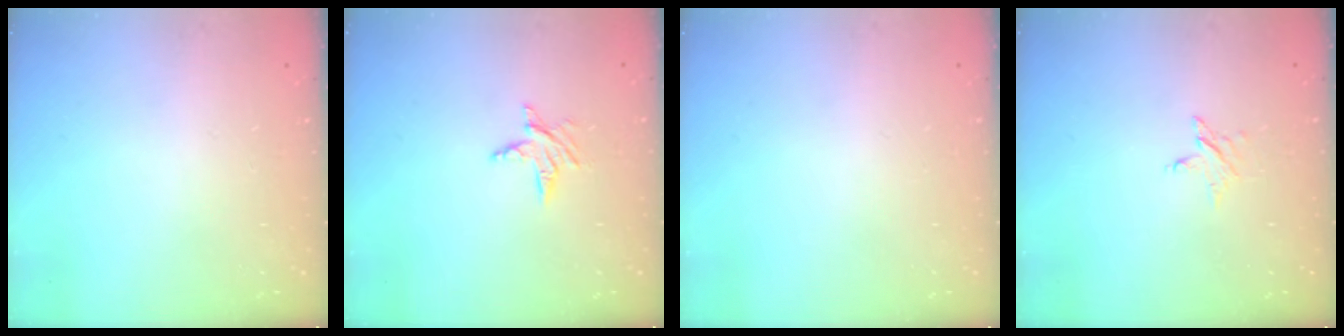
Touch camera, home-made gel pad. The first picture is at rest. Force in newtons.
{"total": 5.9, "press": 5.9, "slide": 0.4}
{"total": 0.0}
{"total": 2.8, "press": 2.8, "slide": 0.3}